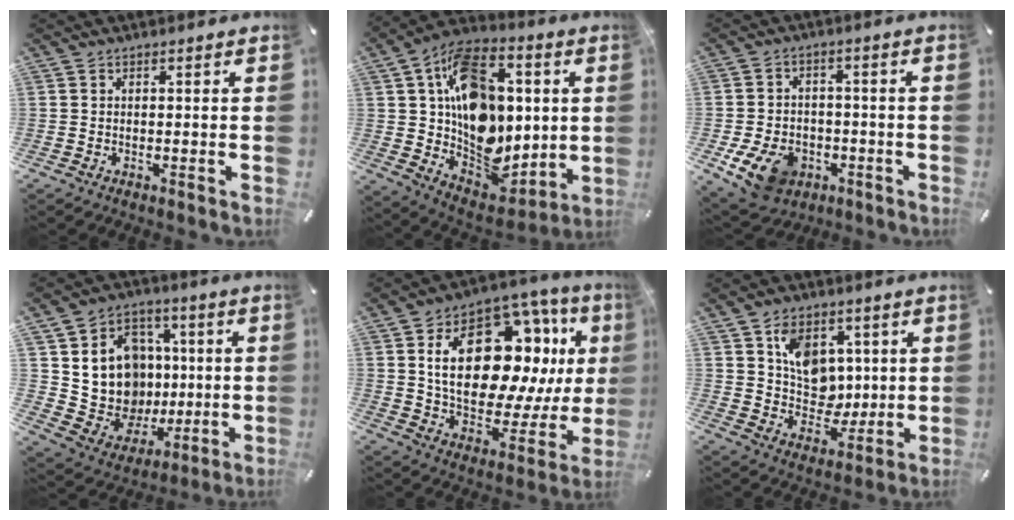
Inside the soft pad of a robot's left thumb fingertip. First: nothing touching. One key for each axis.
{"total": 19.6, "fx": 1.8, "fy": 15.0, "fz": 12.4, "tx": -0.181, "ty": -0.013, "tz": 0.045}
{"total": 10.9, "fx": -4.6, "fy": 8.1, "fz": 5.7, "tx": -0.113, "ty": 0.023, "tz": -0.082}
{"total": 14.5, "fx": 1.9, "fy": 13.6, "fz": 4.4, "tx": -0.060, "ty": -0.015, "tz": 0.066}
{"total": 25.7, "fx": 7.6, "fy": 15.0, "fz": 19.4, "tx": -0.335, "ty": -0.043, "tz": 0.127}
{"total": 11.4, "fx": 3.6, "fy": 9.6, "fz": 4.9, "tx": -0.069, "ty": -0.011, "tz": 0.072}